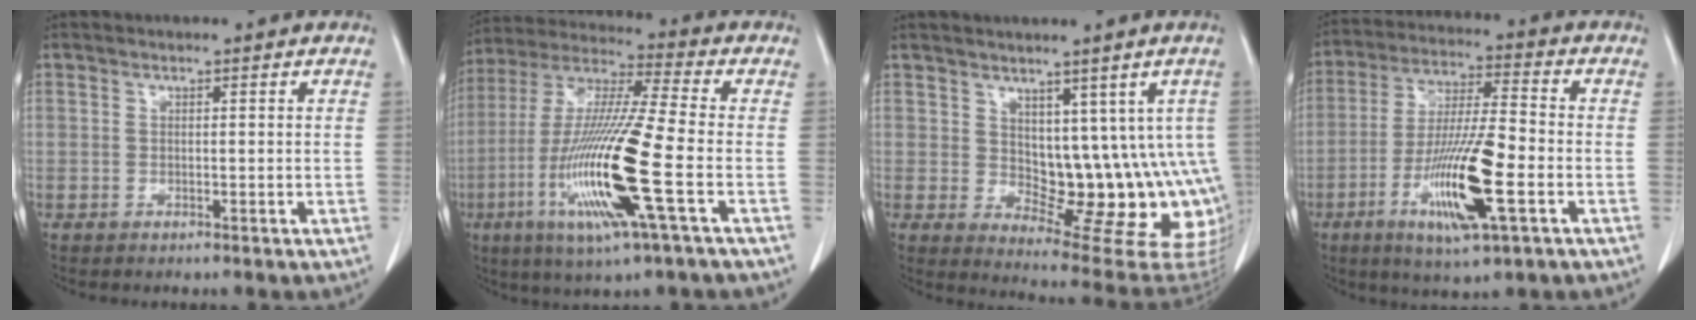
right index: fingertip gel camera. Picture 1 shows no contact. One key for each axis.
{"total": 18.4, "fx": -5.6, "fy": 0.3, "fz": 17.6, "tx": -0.370, "ty": -0.024, "tz": -0.111}
{"total": 13.2, "fx": 2.3, "fy": 6.8, "fz": 11.1, "tx": -0.122, "ty": -0.002, "tz": 0.049}
{"total": 14.5, "fx": -5.0, "fy": 1.5, "fz": 13.6, "tx": -0.260, "ty": -0.018, "tz": -0.089}